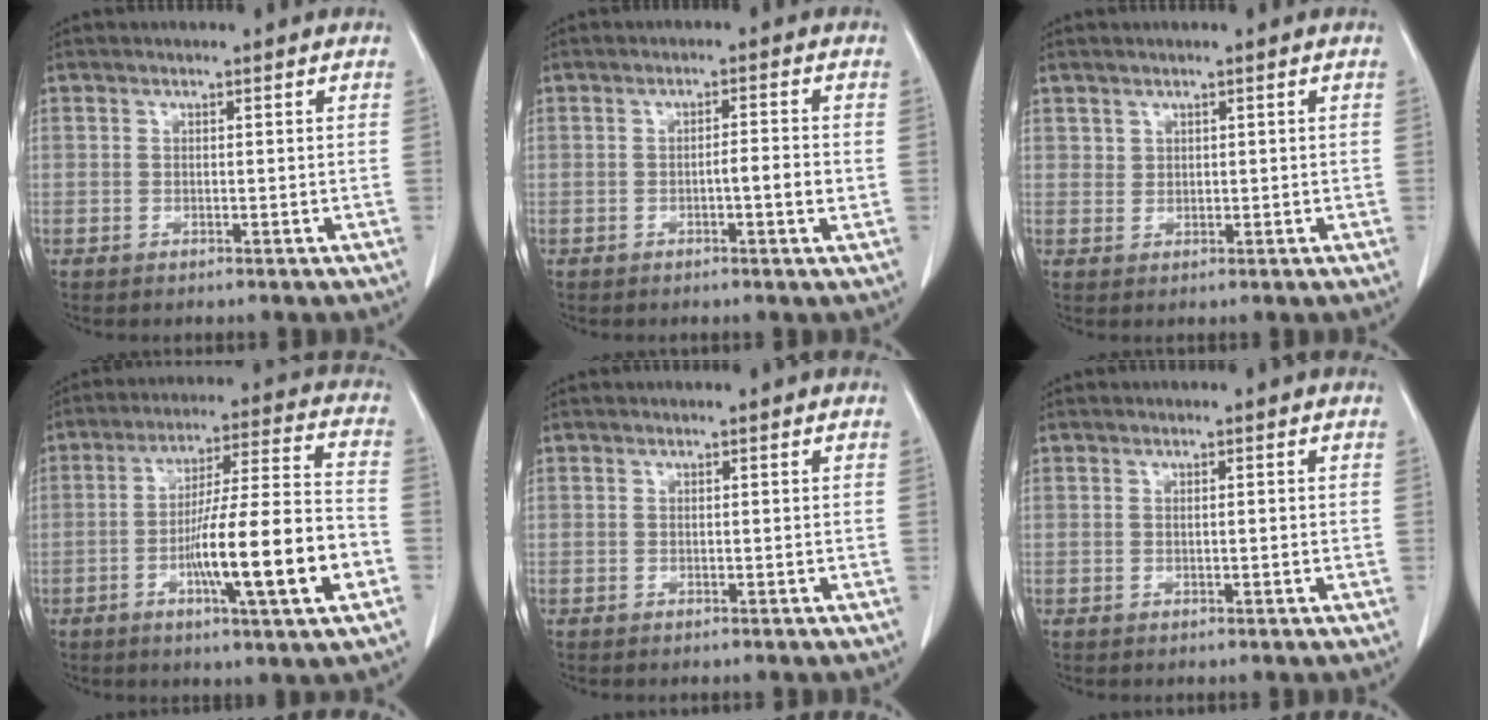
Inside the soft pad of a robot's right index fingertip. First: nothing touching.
{"total": 3.2, "force": [-0.7, 0.2, 3.1], "torque": [-0.049, 0.001, -0.010]}
{"total": 1.2, "force": [0.8, 0.9, 0.1], "torque": [0.010, 0.002, 0.014]}
{"total": 16.5, "force": [-5.2, 0.6, 15.7], "torque": [-0.260, -0.001, -0.083]}
{"total": 0.0}
{"total": 0.7, "force": [-0.1, 0.1, 0.7], "torque": [-0.015, 0.003, 0.001]}